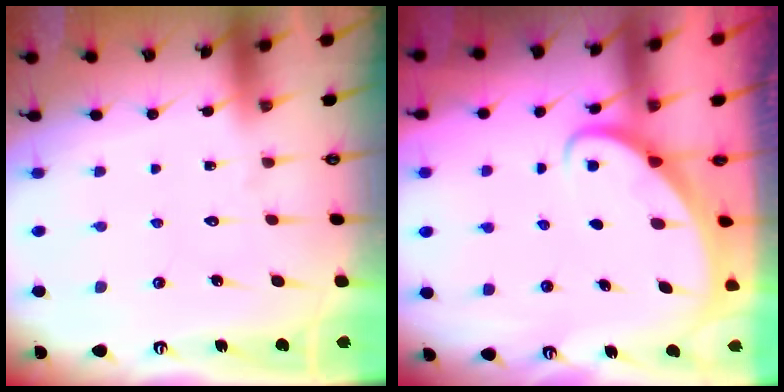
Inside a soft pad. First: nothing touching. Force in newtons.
{"total": 2.4, "press": 2.4, "slide": 0.2}